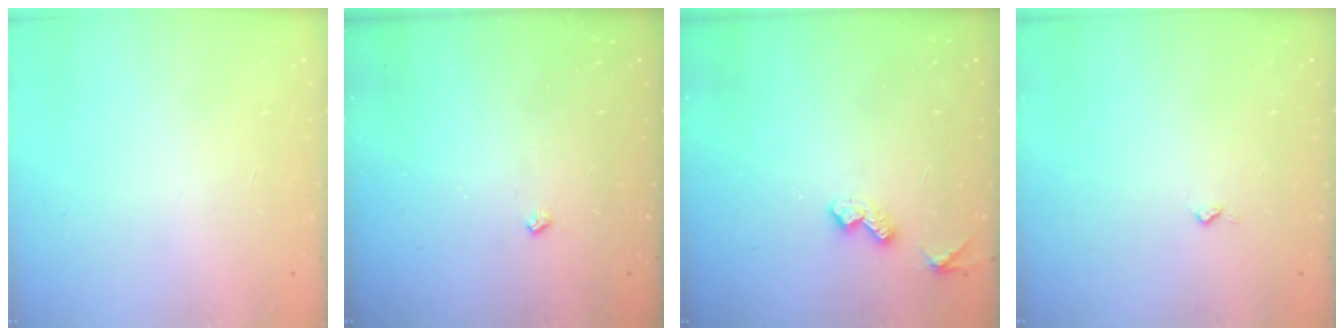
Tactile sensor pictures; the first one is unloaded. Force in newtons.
{"total": 2.6, "press": 2.5, "slide": 0.5}
{"total": 4.1, "press": 4.1, "slide": 0.6}
{"total": 2.7, "press": 2.6, "slide": 0.4}